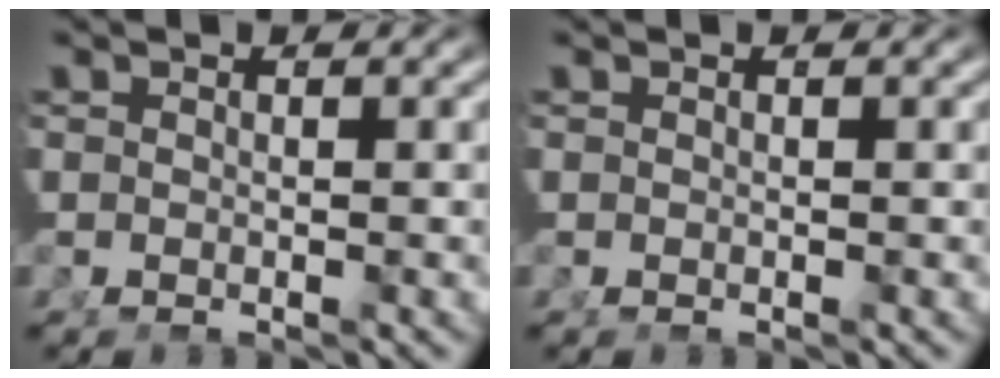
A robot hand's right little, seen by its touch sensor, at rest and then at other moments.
{"total": 0.0}